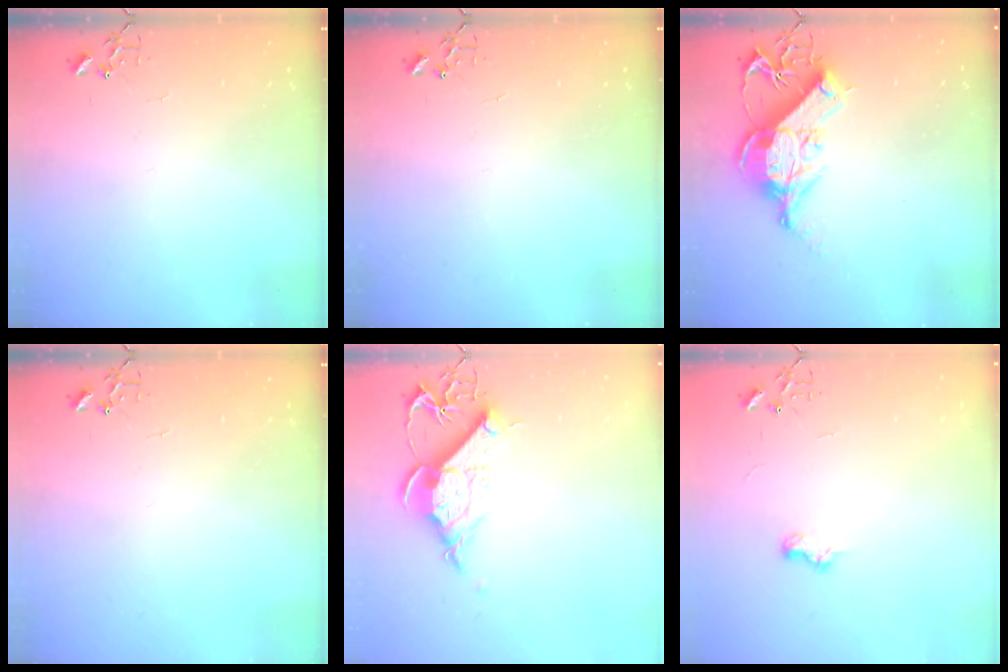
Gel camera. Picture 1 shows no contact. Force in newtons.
{"total": 0.0}
{"total": 13.7, "press": 13.5, "slide": 2.2}
{"total": 0.0}
{"total": 12.5, "press": 12.4, "slide": 1.5}
{"total": 6.3, "press": 6.3, "slide": 0.8}